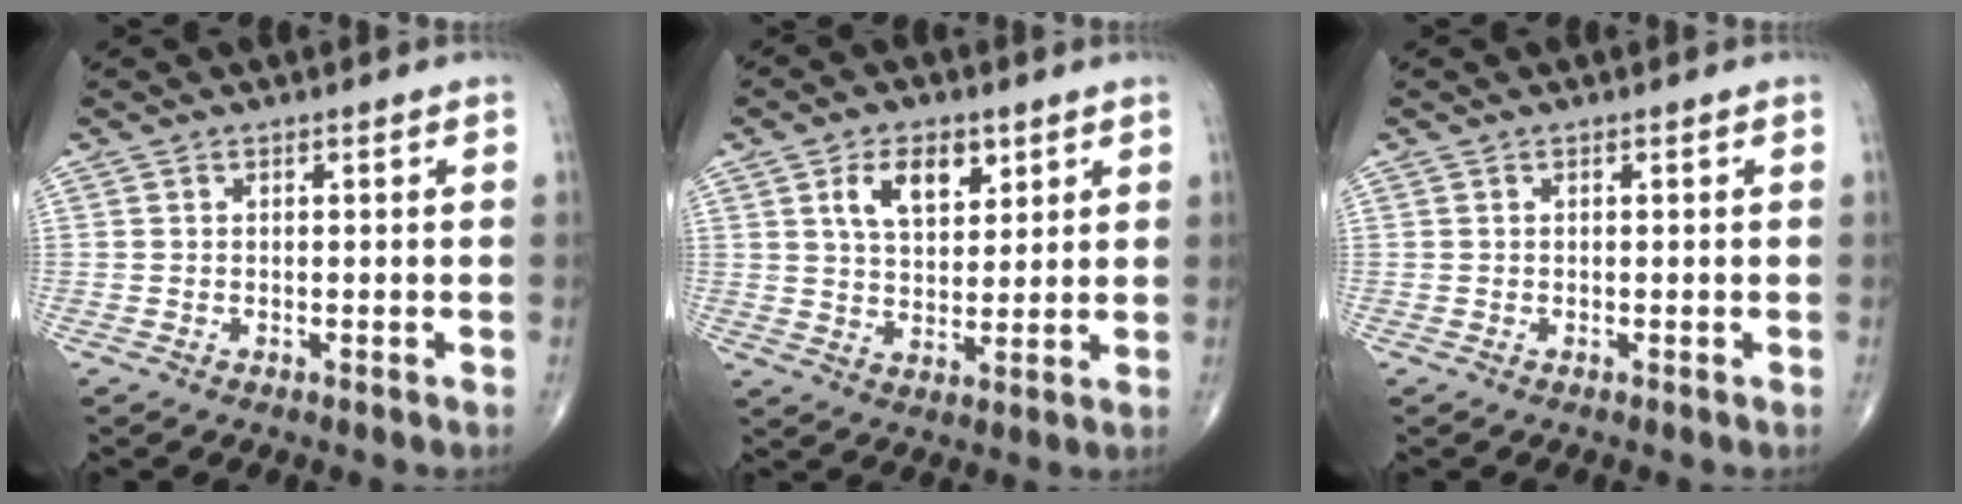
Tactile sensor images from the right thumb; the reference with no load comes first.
{"total": 8.5, "force": [3.9, 4.9, 5.8], "torque": [-0.076, -0.018, 0.069]}
{"total": 0.0}